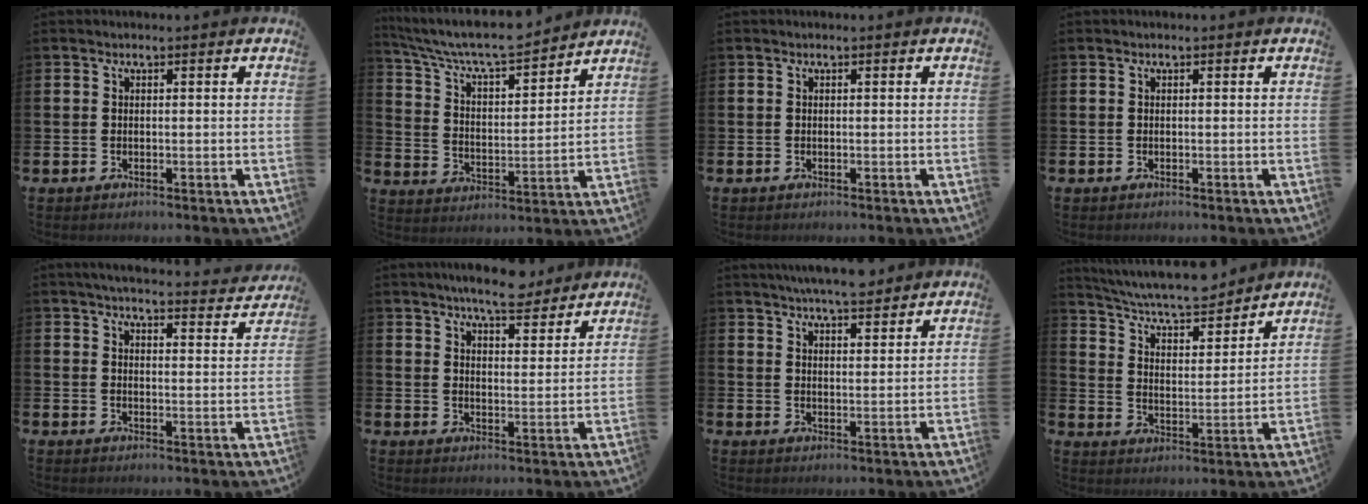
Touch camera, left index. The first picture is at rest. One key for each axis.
{"total": 7.8, "fx": 7.3, "fy": 1.2, "fz": 2.4, "tx": -0.085, "ty": -0.050, "tz": 0.127}
{"total": 0.0}
{"total": 0.0}
{"total": 4.7, "fx": 4.6, "fy": 0.4, "fz": 1.1, "tx": -0.024, "ty": -0.035, "tz": 0.077}
{"total": 6.7, "fx": 6.4, "fy": 1.0, "fz": 1.6, "tx": -0.039, "ty": -0.033, "tz": 0.114}
{"total": 5.8, "fx": 5.7, "fy": 0.4, "fz": 1.2, "tx": -0.027, "ty": -0.024, "tz": 0.102}
{"total": 7.3, "fx": 7.0, "fy": 1.0, "fz": 2.0, "tx": -0.073, "ty": -0.047, "tz": 0.122}